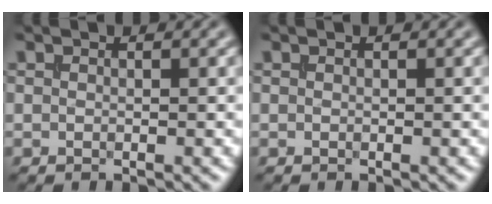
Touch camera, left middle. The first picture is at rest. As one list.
[{"total": 0.0}]